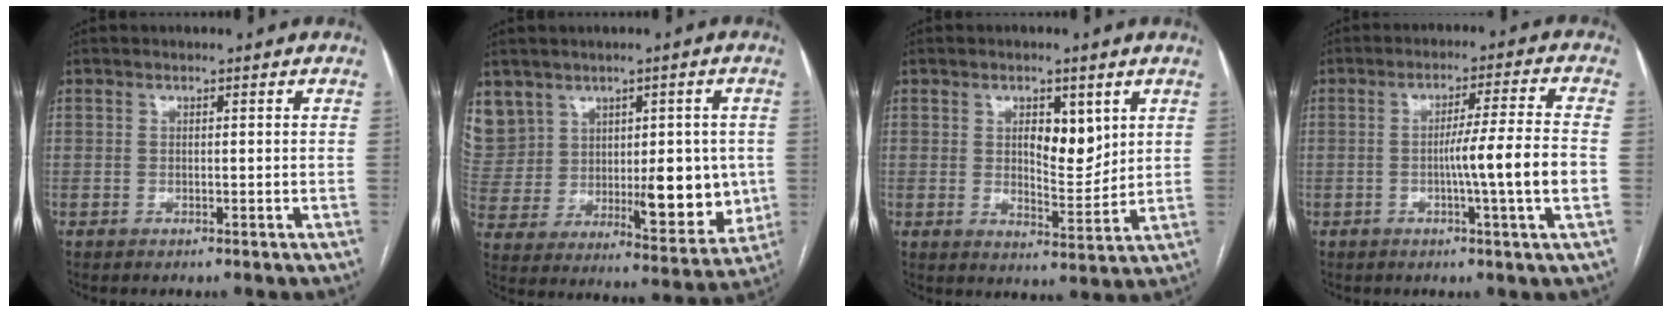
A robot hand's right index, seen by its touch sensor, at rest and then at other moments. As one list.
[{"total": 17.8, "force": [5.0, 12.9, 11.3], "torque": [-0.214, 0.037, 0.134]}, {"total": 6.4, "force": [2.3, 2.7, 5.3], "torque": [-0.081, -0.006, 0.042]}, {"total": 9.0, "force": [-1.7, -1.4, 8.7], "torque": [-0.135, -0.001, -0.027]}]